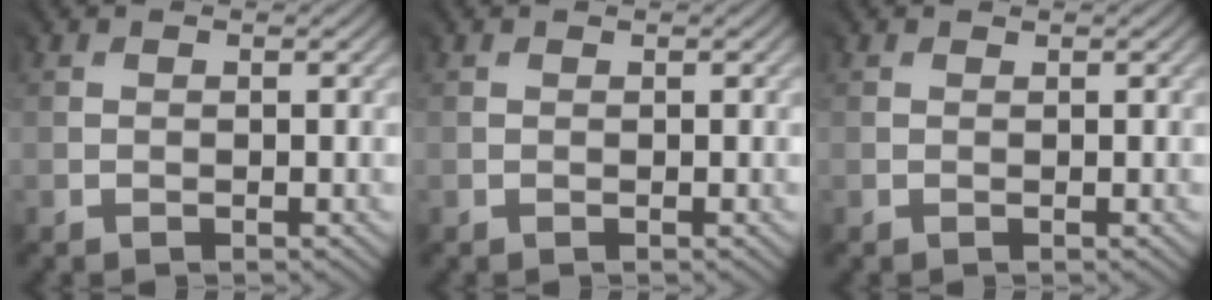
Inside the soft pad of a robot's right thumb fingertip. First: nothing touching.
{"total": 0.0}
{"total": 0.5, "force": [0.5, 0.2, 0.1], "torque": [-0.004, 0.002, 0.009]}